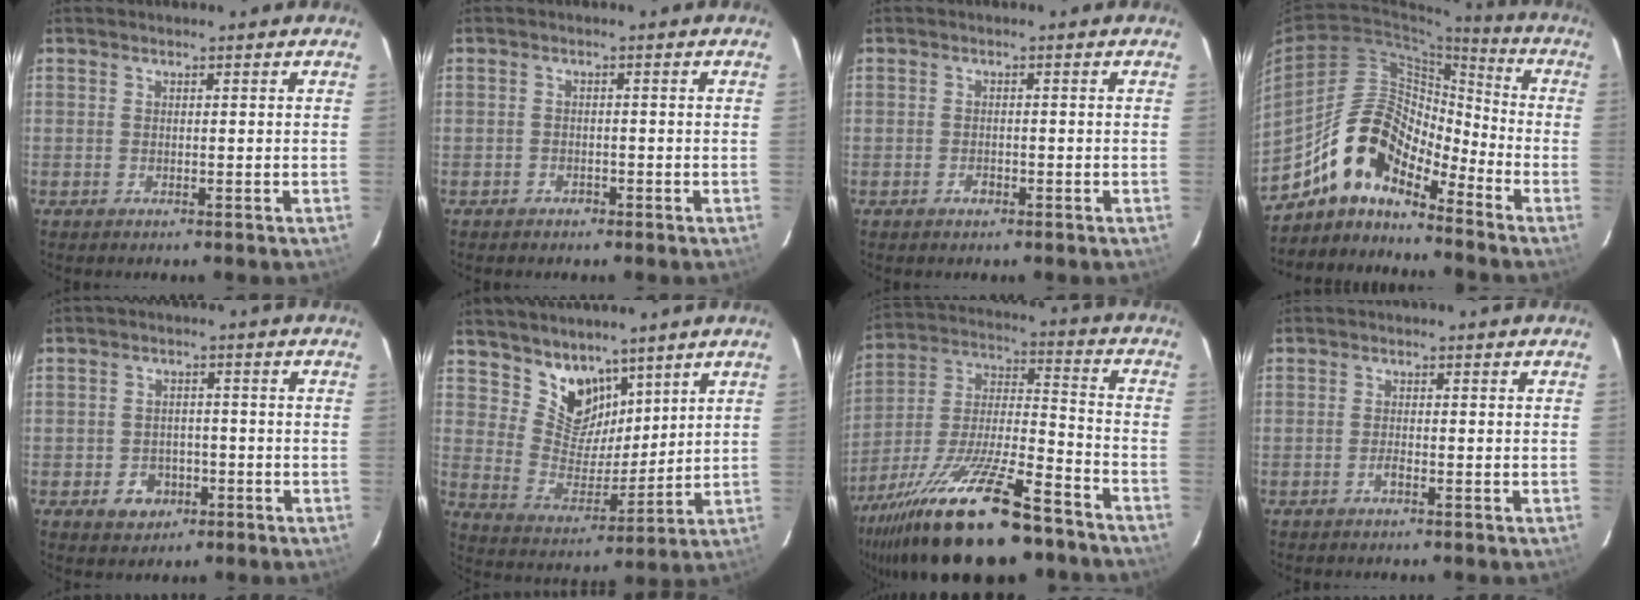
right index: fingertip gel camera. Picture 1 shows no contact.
{"total": 1.8, "force": [-1.3, 1.2, 0.2], "torque": [-0.007, 0.004, -0.020]}
{"total": 1.4, "force": [-0.9, 1.0, 0.6], "torque": [-0.010, 0.000, -0.013]}
{"total": 13.2, "force": [-10.5, 4.8, 6.4], "torque": [-0.113, 0.020, -0.206]}
{"total": 5.0, "force": [-2.2, 4.2, 1.5], "torque": [-0.043, 0.011, -0.020]}
{"total": 9.9, "force": [7.1, 6.0, 3.3], "torque": [-0.056, -0.003, 0.143]}
{"total": 27.2, "force": [-19.3, 7.2, 17.8], "torque": [-0.327, -0.029, -0.310]}
{"total": 1.1, "force": [-0.7, 0.3, 0.8], "torque": [-0.017, 0.000, -0.015]}